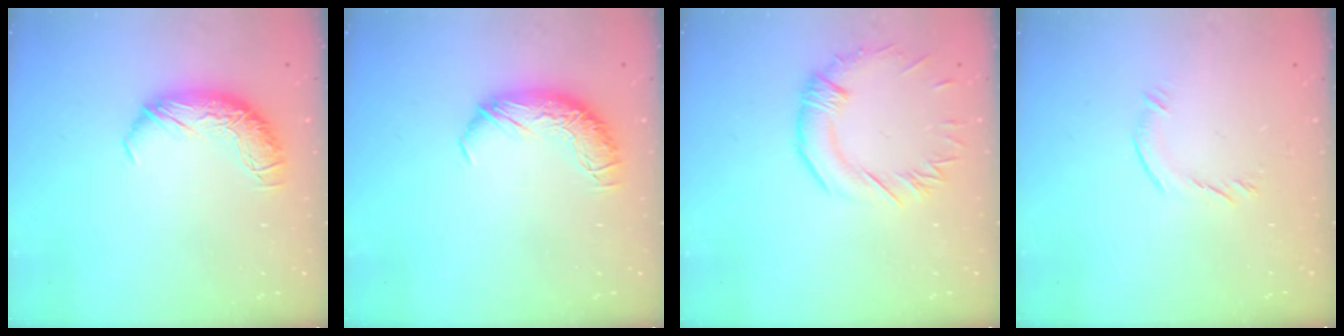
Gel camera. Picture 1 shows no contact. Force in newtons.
{"total": 0.0}
{"total": 1.0, "press": 0.6, "slide": 0.8}
{"total": 5.5, "press": 5.4, "slide": 0.8}